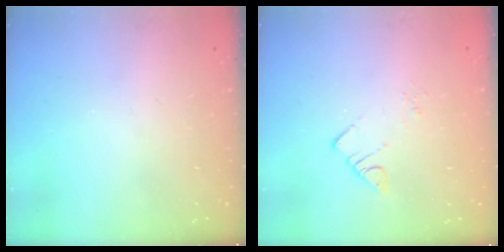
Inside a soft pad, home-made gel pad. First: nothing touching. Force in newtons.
{"total": 2.6, "press": 2.6, "slide": 0.1}